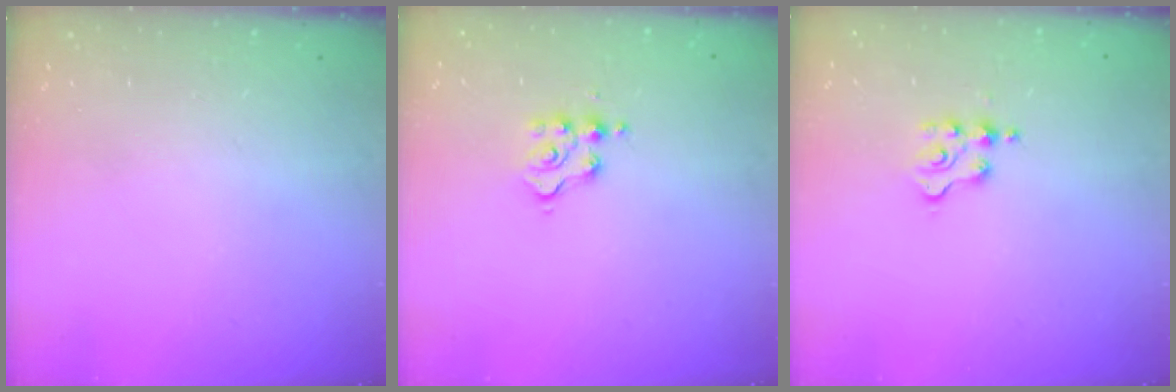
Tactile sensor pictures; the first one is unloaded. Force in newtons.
{"total": 4.6, "press": 4.6, "slide": 0.2}
{"total": 3.3, "press": 3.2, "slide": 0.5}